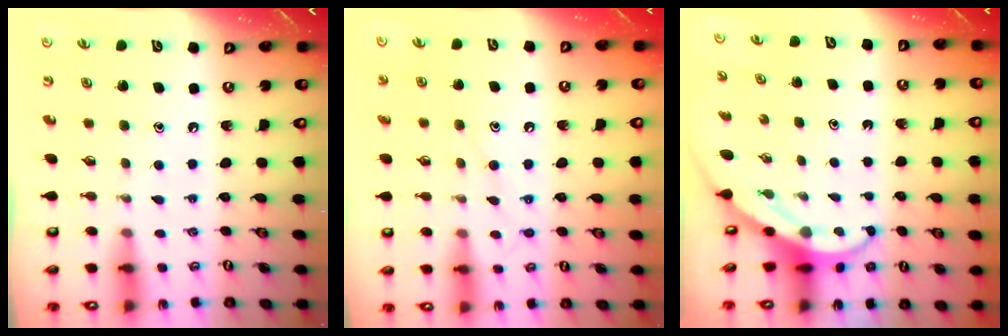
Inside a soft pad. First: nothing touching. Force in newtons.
{"total": 9.6, "press": 9.6, "slide": 0.9}
{"total": 3.7, "press": 3.7, "slide": 0.5}